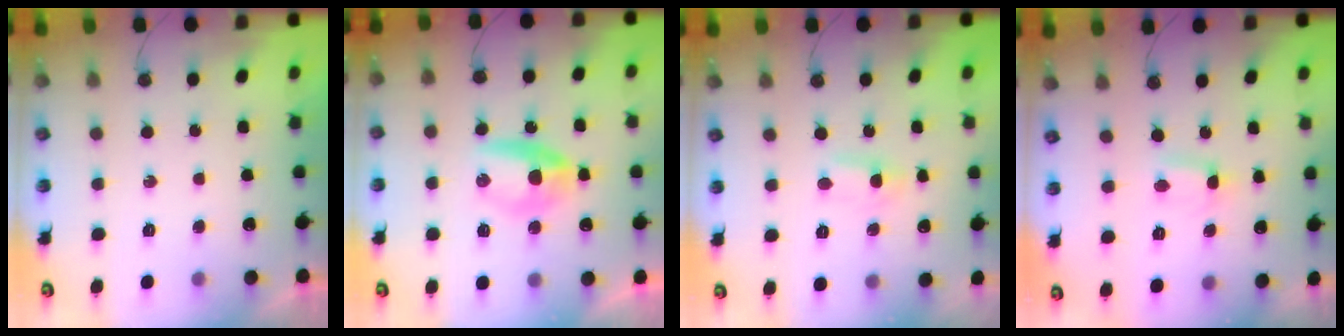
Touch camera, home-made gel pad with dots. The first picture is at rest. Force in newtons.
{"total": 7.4, "press": 7.3, "slide": 1.1}
{"total": 2.0, "press": 1.9, "slide": 0.7}
{"total": 0.6, "press": 0.4, "slide": 0.5}